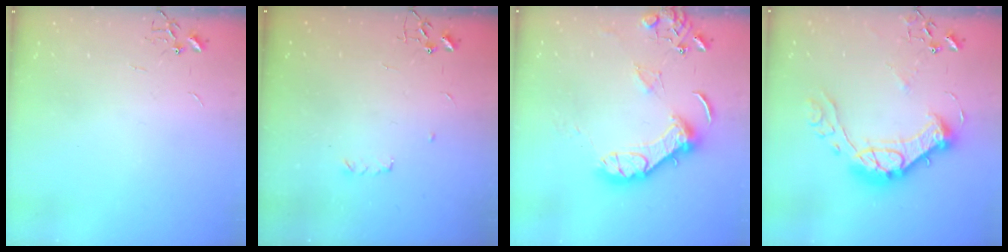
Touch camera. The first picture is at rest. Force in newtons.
{"total": 3.4, "press": 3.3, "slide": 0.6}
{"total": 14.0, "press": 13.9, "slide": 1.8}
{"total": 20.0, "press": 19.9, "slide": 1.5}